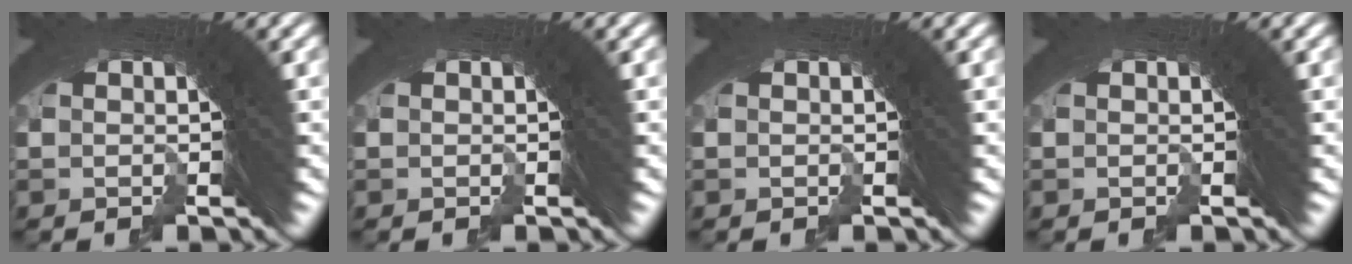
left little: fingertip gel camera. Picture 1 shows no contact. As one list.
[{"total": 0.0}, {"total": 0.0}, {"total": 0.0}]